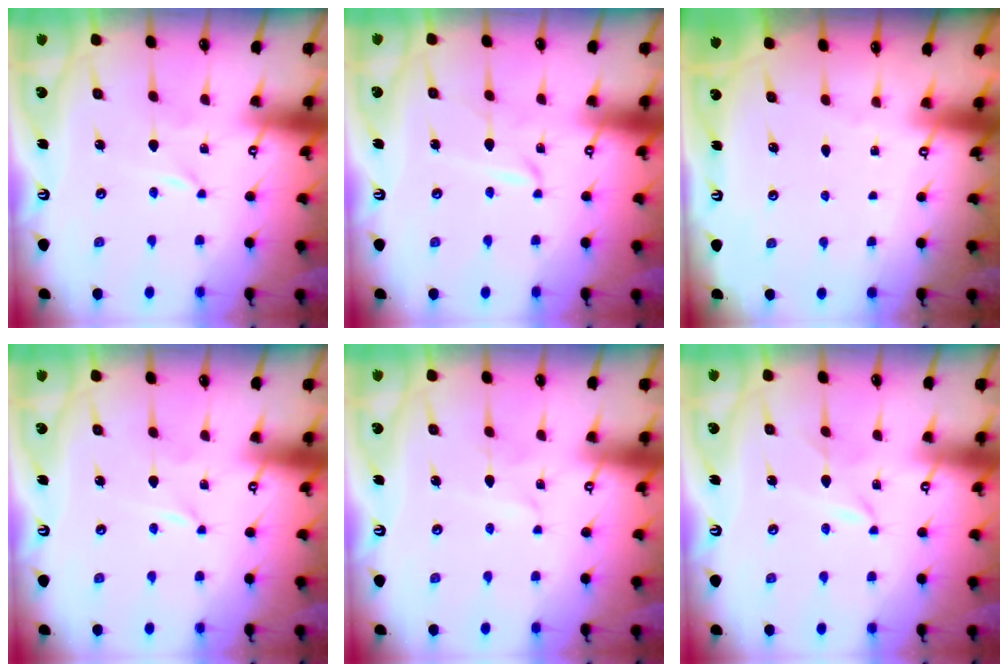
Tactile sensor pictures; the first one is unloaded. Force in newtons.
{"total": 1.8, "press": 1.8, "slide": 0.2}
{"total": 0.0}
{"total": 0.0}
{"total": 1.9, "press": 1.9, "slide": 0.1}
{"total": 2.1, "press": 2.0, "slide": 0.2}